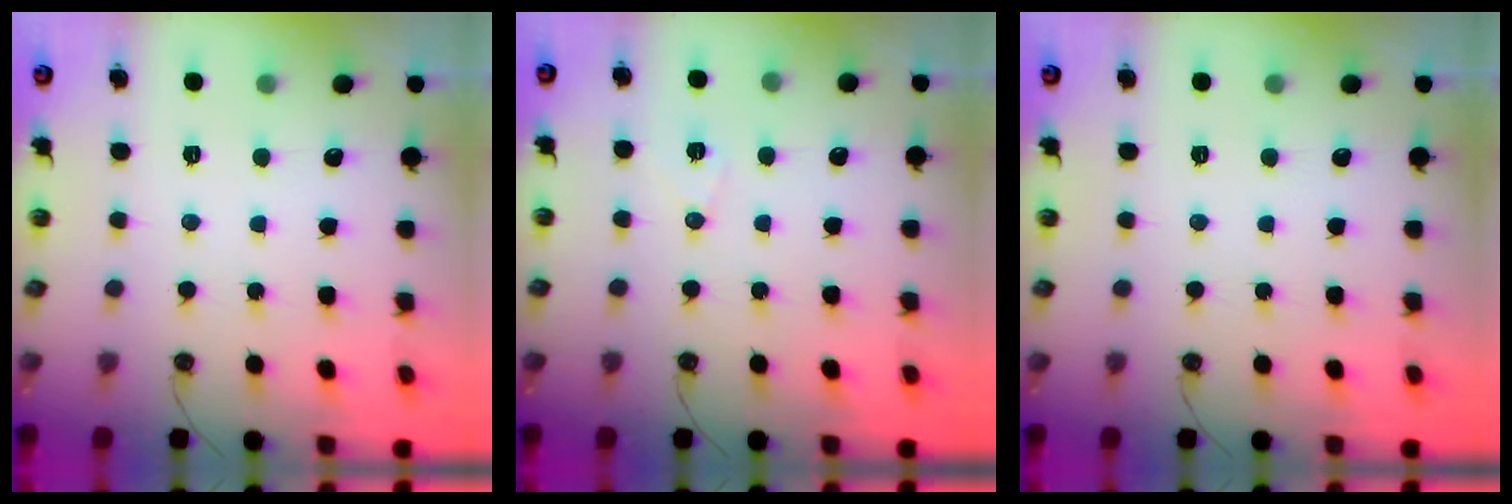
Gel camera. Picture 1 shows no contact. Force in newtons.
{"total": 5.7, "press": 4.6, "slide": 3.3}
{"total": 0.0}